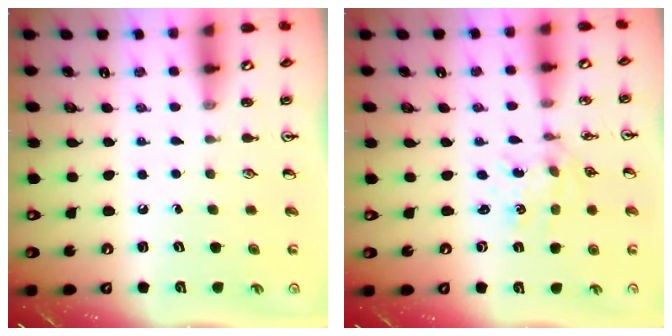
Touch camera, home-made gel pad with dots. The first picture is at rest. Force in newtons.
{"total": 1.1, "press": 1.1, "slide": 0.1}